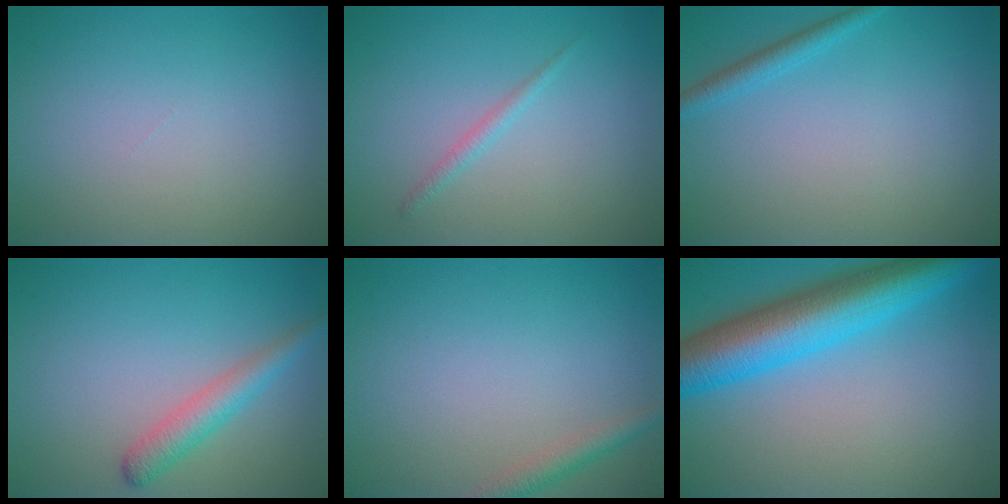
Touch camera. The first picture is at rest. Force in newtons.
{"total": 1.0, "press": 1.0, "slide": 0.1}
{"total": 1.6, "press": 1.6, "slide": 0.1}
{"total": 2.8, "press": 2.8, "slide": 0.1}
{"total": 1.9, "press": 1.9, "slide": 0.0}
{"total": 9.7, "press": 9.7, "slide": 0.3}